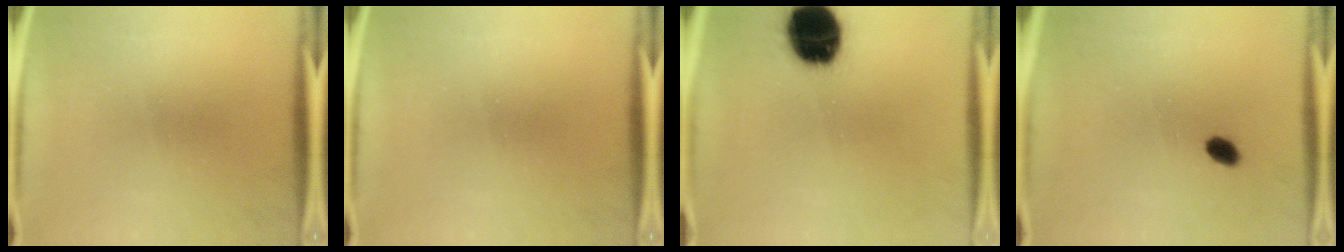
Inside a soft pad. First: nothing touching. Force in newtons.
{"total": 0.0}
{"total": 19.5}
{"total": 2.4}